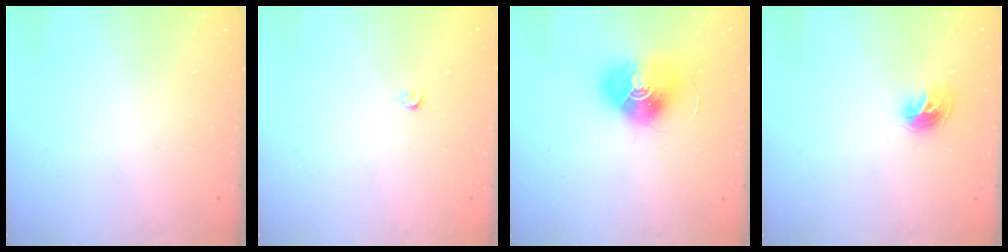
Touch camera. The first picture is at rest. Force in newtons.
{"total": 2.8, "press": 2.8, "slide": 0.5}
{"total": 16.2, "press": 16.2, "slide": 0.5}
{"total": 8.0, "press": 8.0, "slide": 0.7}